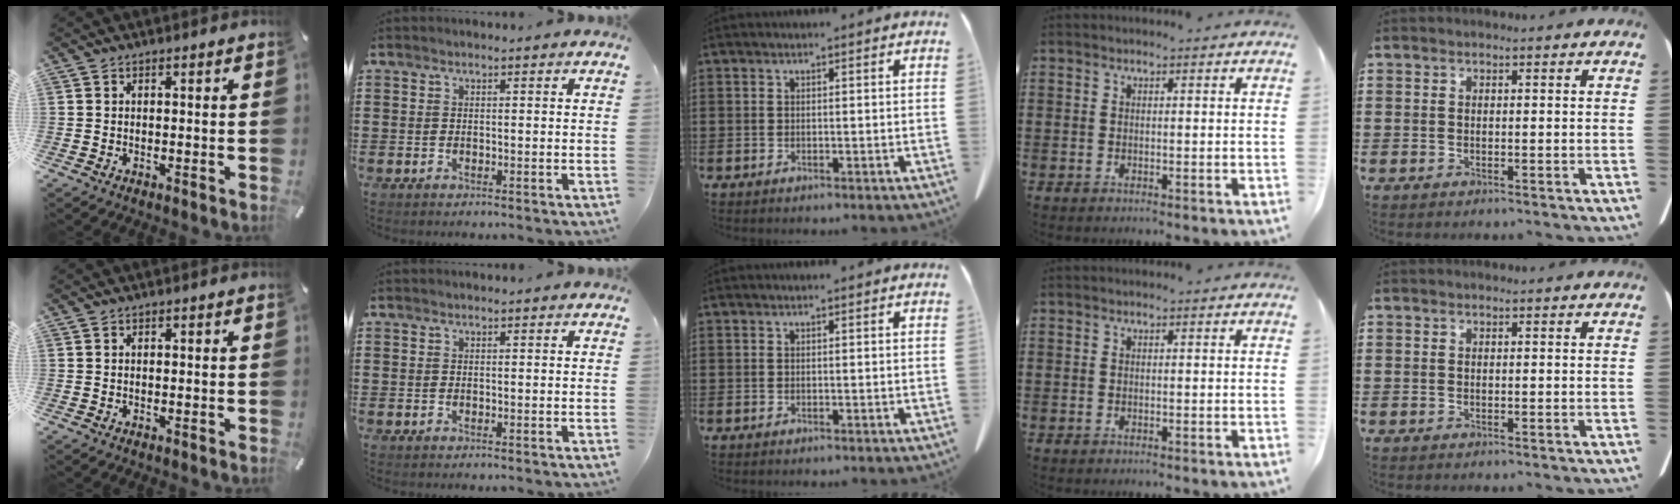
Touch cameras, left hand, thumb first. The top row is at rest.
{}